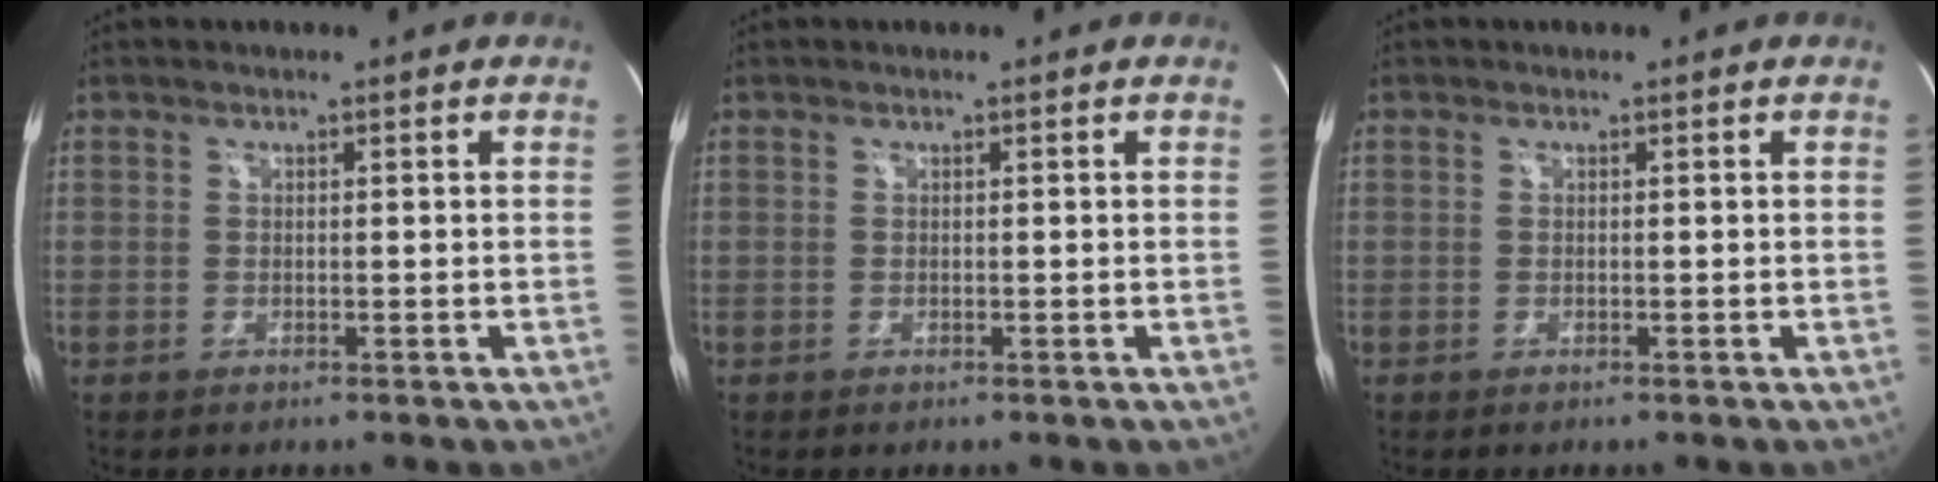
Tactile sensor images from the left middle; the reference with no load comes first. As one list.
[{"total": 0.0}, {"total": 0.0}]